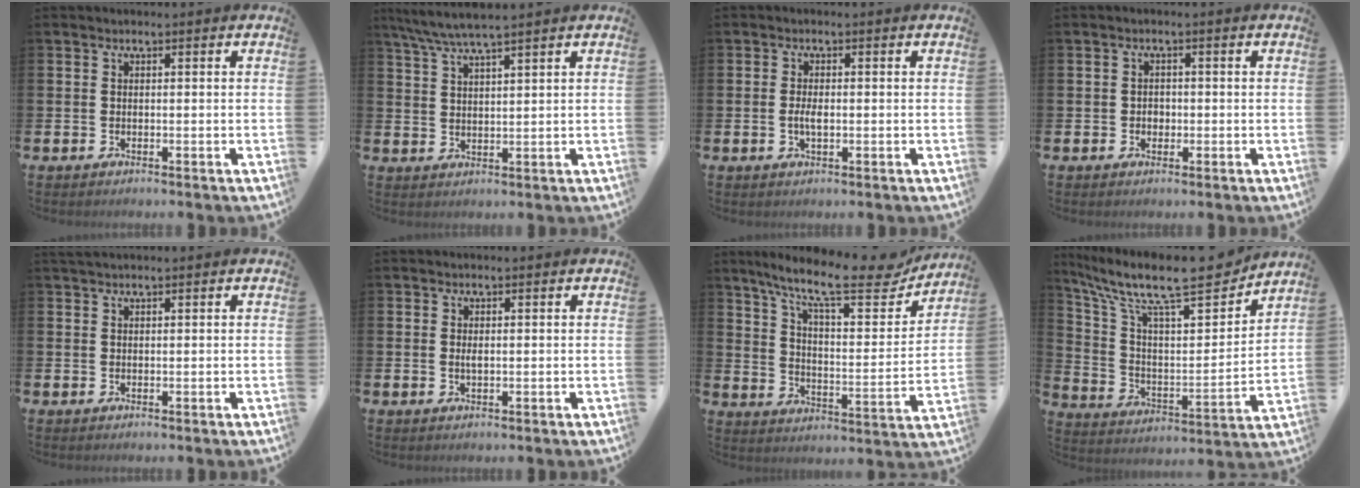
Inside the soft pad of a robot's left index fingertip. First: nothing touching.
{"total": 5.1, "force": [4.6, -0.2, 2.2], "torque": [-0.061, -0.013, 0.084]}
{"total": 2.0, "force": [-0.3, 0.9, 1.8], "torque": [-0.026, -0.002, -0.008]}
{"total": 1.5, "force": [-0.2, 1.3, 0.7], "torque": [-0.006, 0.005, -0.007]}
{"total": 1.1, "force": [1.0, 0.1, 0.4], "torque": [-0.008, 0.001, 0.019]}
{"total": 0.9, "force": [0.2, 0.3, 0.8], "torque": [-0.016, 0.002, 0.002]}
{"total": 13.2, "force": [10.9, 2.8, 6.9], "torque": [-0.144, -0.068, 0.180]}
{"total": 12.9, "force": [11.0, 3.0, 6.1], "torque": [-0.154, -0.077, 0.185]}